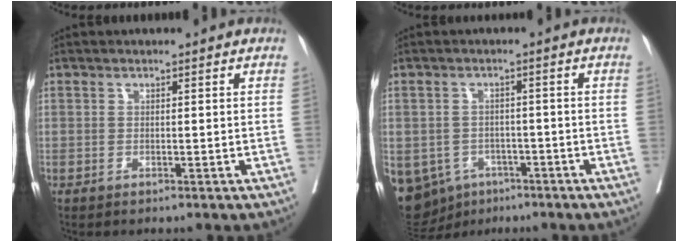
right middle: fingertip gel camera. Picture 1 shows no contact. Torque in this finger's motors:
{"motor_torque": [0.47, -0.24, 1.05, 0.21]}